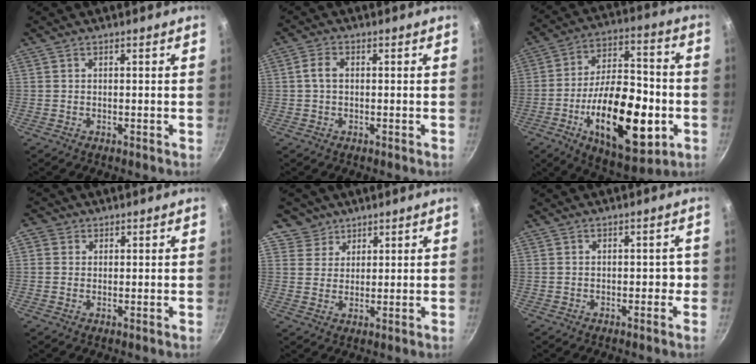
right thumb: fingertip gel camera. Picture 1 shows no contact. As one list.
[{"total": 2.7, "force": [0.0, 1.8, 2.0], "torque": [-0.039, 0.009, -0.003]}, {"total": 24.9, "force": [-6.8, 12.0, 20.8], "torque": [-0.305, 0.033, -0.099]}, {"total": 2.5, "force": [0.6, 2.4, 0.7], "torque": [0.009, -0.001, 0.003]}, {"total": 5.1, "force": [3.3, 3.9, -0.3], "torque": [0.044, -0.006, 0.053]}, {"total": 2.0, "force": [-0.4, 1.2, 1.5], "torque": [0.000, 0.012, -0.007]}]